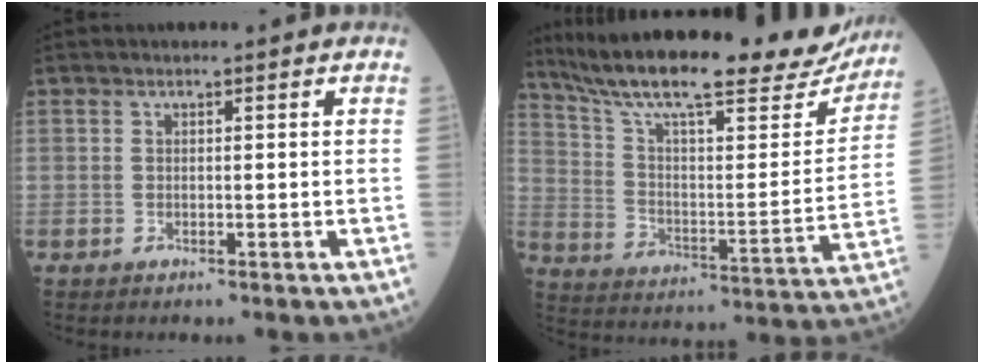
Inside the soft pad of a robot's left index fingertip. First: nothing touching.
{"total": 30.0, "force": [25.5, 4.8, 15.0], "torque": [-0.247, -0.034, 0.357]}